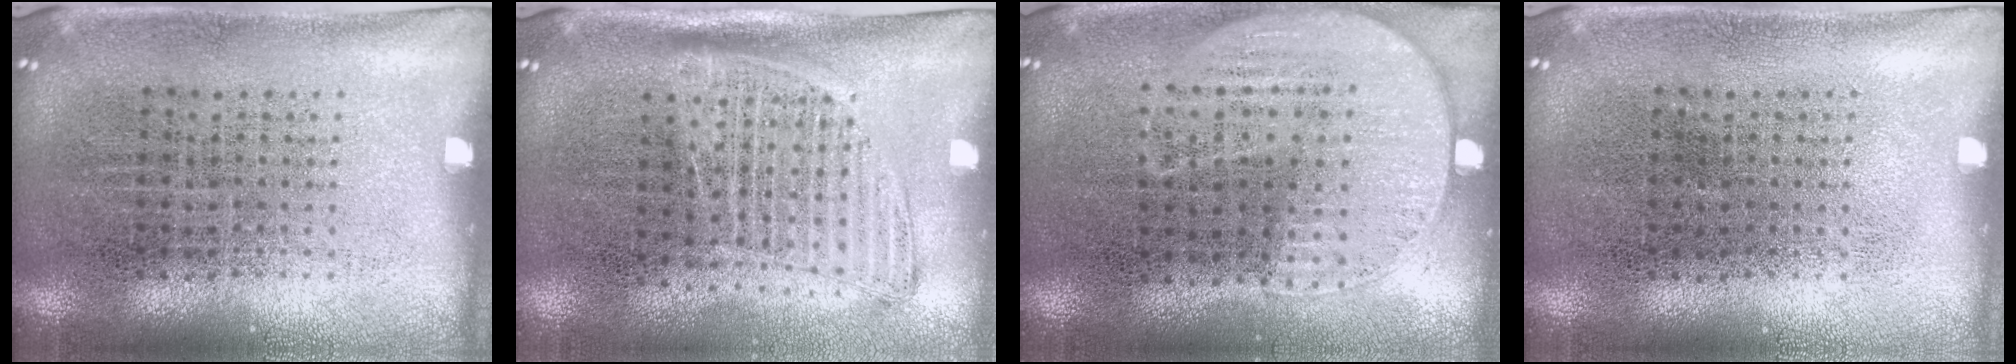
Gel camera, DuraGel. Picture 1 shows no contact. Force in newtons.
{"total": 1.3, "press": 1.1, "slide": 0.7}
{"total": 1.2, "press": 1.0, "slide": 0.7}
{"total": 0.0}